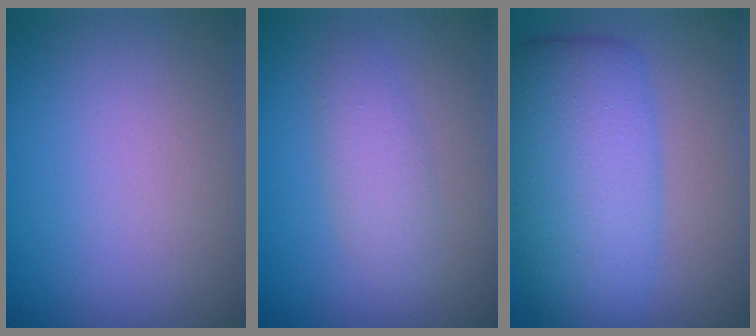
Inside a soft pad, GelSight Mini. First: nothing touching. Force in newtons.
{"total": 2.4, "press": 2.4, "slide": 0.1}
{"total": 8.4, "press": 8.4, "slide": 0.0}